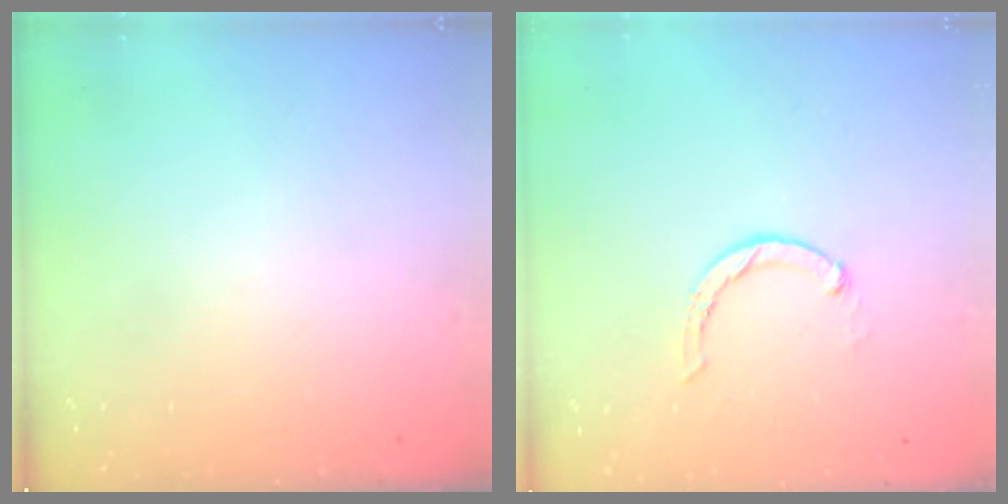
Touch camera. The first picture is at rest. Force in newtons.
{"total": 1.7, "press": 1.6, "slide": 0.3}